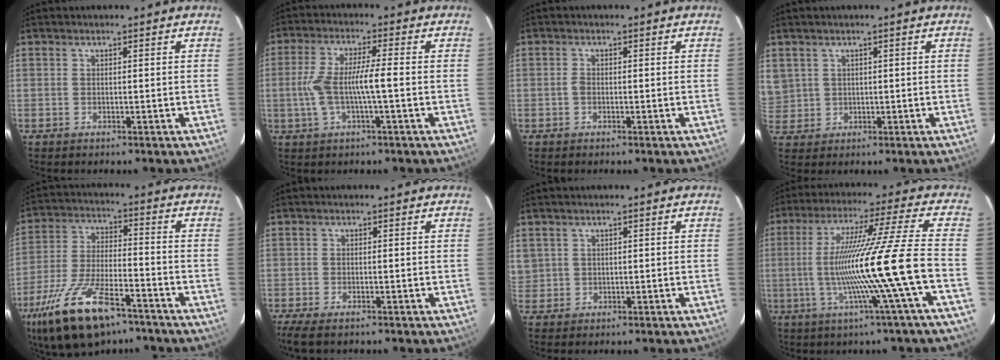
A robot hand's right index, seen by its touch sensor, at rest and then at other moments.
{"total": 7.2, "force": [-0.9, 0.7, 7.1], "torque": [-0.150, 0.012, -0.018]}
{"total": 0.9, "force": [-0.3, 0.6, 0.6], "torque": [-0.015, 0.002, -0.006]}
{"total": 6.7, "force": [2.3, 6.2, 1.4], "torque": [-0.060, 0.014, 0.063]}
{"total": 15.5, "force": [-10.2, 4.4, 10.8], "torque": [-0.226, -0.023, -0.185]}
{"total": 5.5, "force": [-4.2, 1.6, 3.2], "torque": [-0.055, -0.015, -0.066]}
{"total": 2.6, "force": [1.0, 2.4, 0.3], "torque": [0.001, 0.008, 0.021]}
{"total": 15.8, "force": [-3.6, -3.2, 15.0], "torque": [-0.270, -0.003, -0.067]}